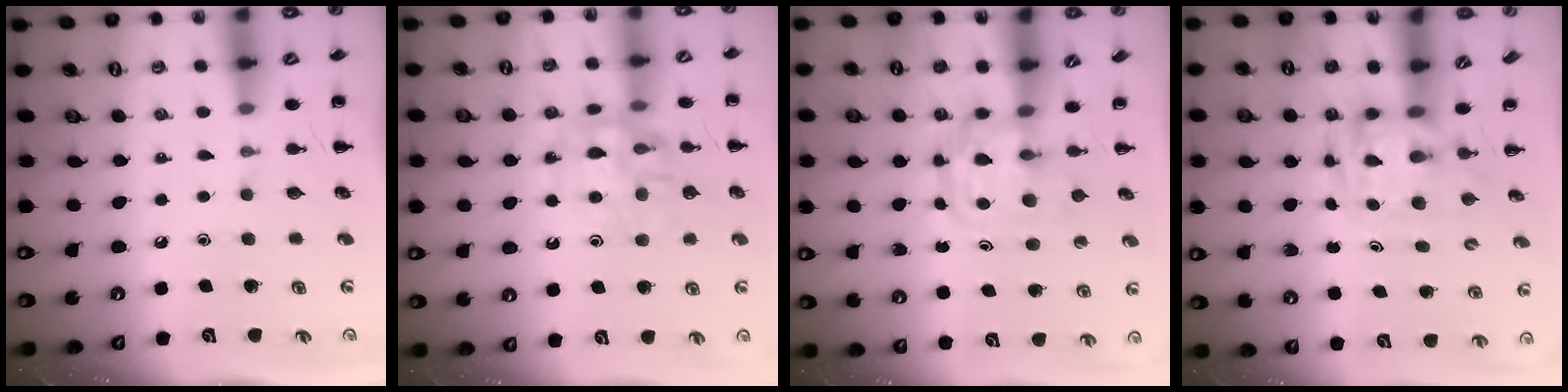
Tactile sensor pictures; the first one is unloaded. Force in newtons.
{"total": 12.8, "press": 12.6, "slide": 1.8}
{"total": 2.9, "press": 2.9, "slide": 0.3}
{"total": 3.4, "press": 3.4, "slide": 0.7}